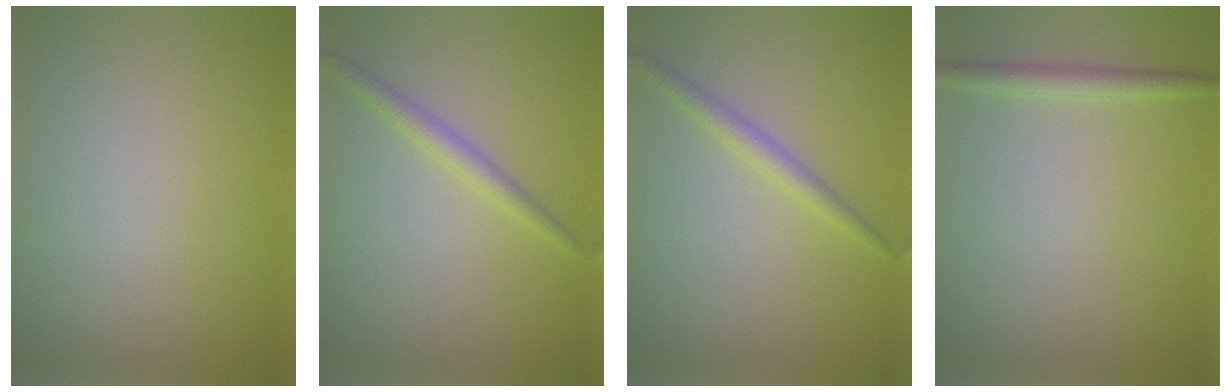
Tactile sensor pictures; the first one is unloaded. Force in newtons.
{"total": 1.7, "press": 1.7, "slide": 0.0}
{"total": 1.7, "press": 1.7, "slide": 0.0}
{"total": 1.7, "press": 1.7, "slide": 0.0}